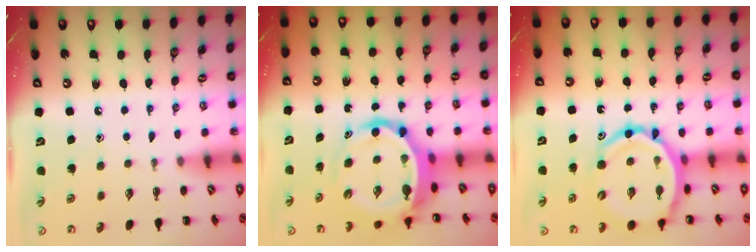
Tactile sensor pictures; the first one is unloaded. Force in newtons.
{"total": 10.4, "press": 9.9, "slide": 3.2}
{"total": 15.0, "press": 14.5, "slide": 3.8}